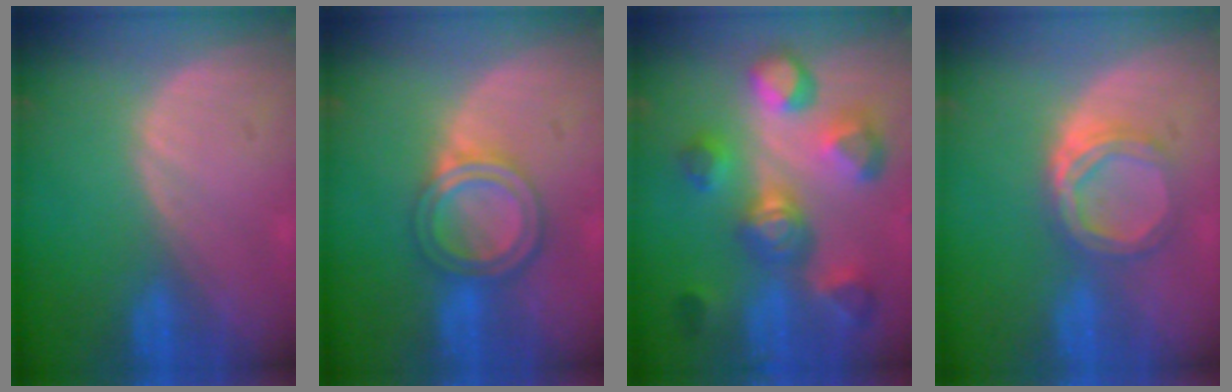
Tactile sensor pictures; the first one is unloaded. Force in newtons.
{"total": 6.1, "press": 5.3, "slide": 3.0}
{"total": 11.0, "press": 10.0, "slide": 4.6}
{"total": 5.4, "press": 5.0, "slide": 2.2}